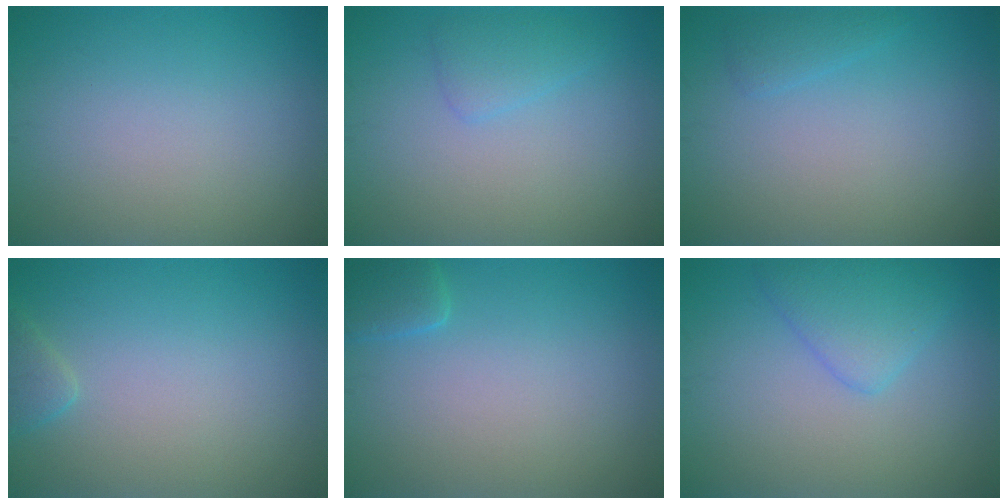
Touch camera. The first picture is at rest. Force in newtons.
{"total": 1.7, "press": 1.7, "slide": 0.1}
{"total": 1.1, "press": 1.1, "slide": 0.1}
{"total": 1.3, "press": 1.3, "slide": 0.1}
{"total": 1.6, "press": 1.6, "slide": 0.2}
{"total": 3.1, "press": 3.1, "slide": 0.1}